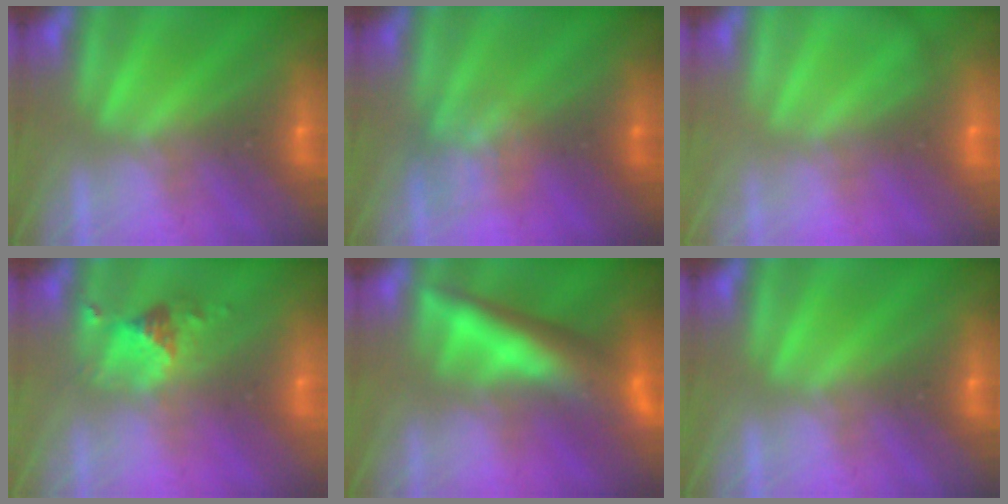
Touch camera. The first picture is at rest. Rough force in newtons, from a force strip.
{"total": 2.8}
{"total": 2.1}
{"total": 2.5}
{"total": 5.9}
{"total": 0.0}